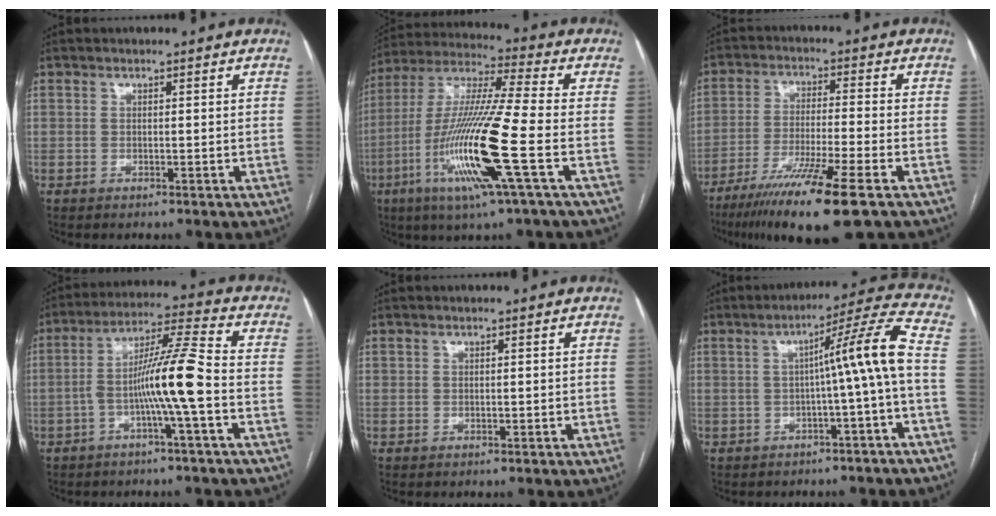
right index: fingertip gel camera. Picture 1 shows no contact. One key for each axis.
{"total": 18.1, "fx": -5.7, "fy": -0.2, "fz": 17.2, "tx": -0.353, "ty": -0.019, "tz": -0.115}
{"total": 13.8, "fx": -8.8, "fy": -0.5, "fz": 10.6, "tx": -0.196, "ty": -0.039, "tz": -0.152}
{"total": 10.4, "fx": -2.6, "fy": -0.6, "fz": 10.0, "tx": -0.182, "ty": 0.018, "tz": -0.051}
{"total": 0.6, "fx": 0.3, "fy": 0.5, "fz": 0.2, "tx": -0.001, "ty": 0.003, "tz": 0.005}
{"total": 9.0, "fx": -0.8, "fy": -1.6, "fz": 8.8, "tx": -0.127, "ty": 0.020, "tz": -0.010}